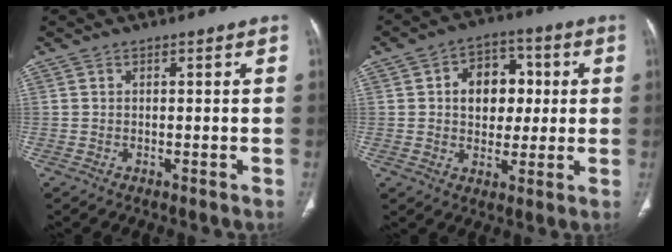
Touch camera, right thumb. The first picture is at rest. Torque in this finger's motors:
{"motor_torque": [-0.51, 0.80, 0.32, 0.50, 0.05]}